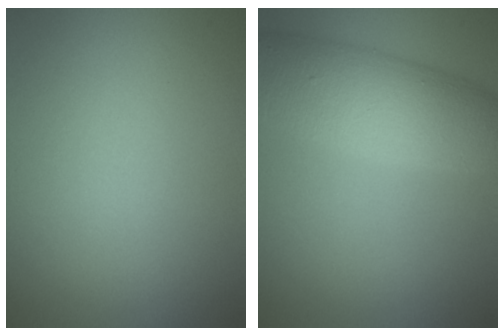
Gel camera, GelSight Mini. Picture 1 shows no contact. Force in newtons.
{"total": 7.3, "press": 7.3, "slide": 0.3}